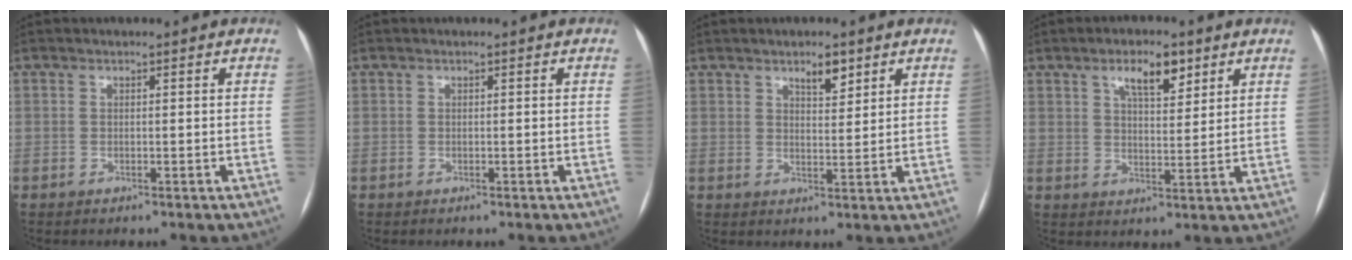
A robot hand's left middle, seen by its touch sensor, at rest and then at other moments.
{"total": 0.0}
{"total": 3.6, "force": [2.5, 1.2, 2.3], "torque": [-0.034, 0.000, 0.040]}
{"total": 6.3, "force": [3.8, 2.3, 4.6], "torque": [-0.077, 0.006, 0.062]}